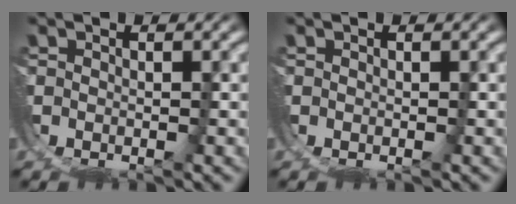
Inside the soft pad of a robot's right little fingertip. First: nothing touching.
{"total": 0.0}